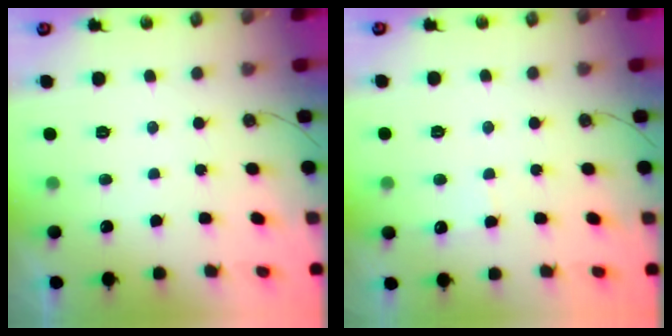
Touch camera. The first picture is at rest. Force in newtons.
{"total": 5.5, "press": 5.5, "slide": 0.7}